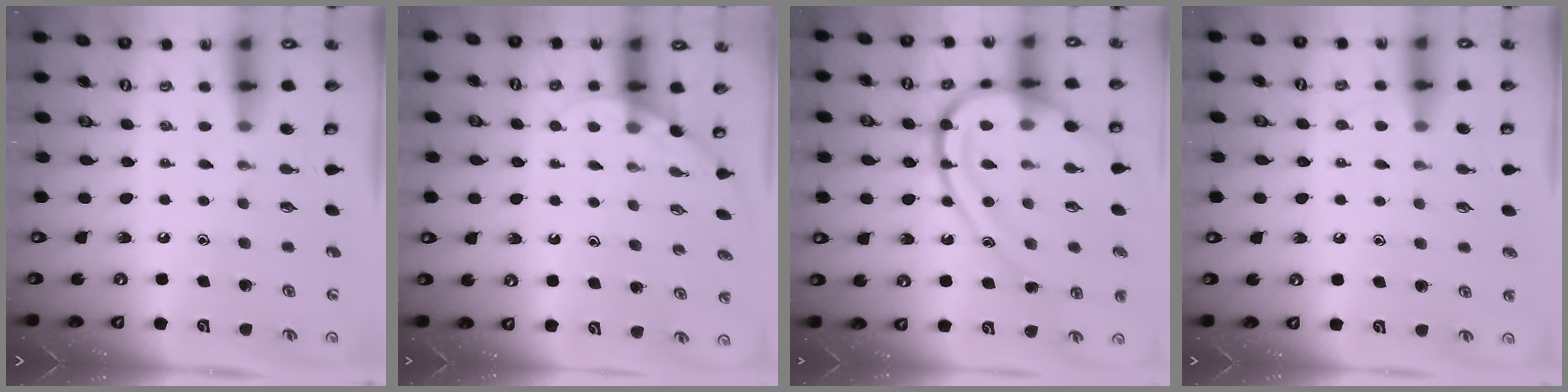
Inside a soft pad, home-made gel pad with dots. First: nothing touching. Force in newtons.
{"total": 2.8, "press": 2.8, "slide": 0.1}
{"total": 20.8, "press": 20.8, "slide": 1.5}
{"total": 5.6, "press": 5.6, "slide": 0.5}